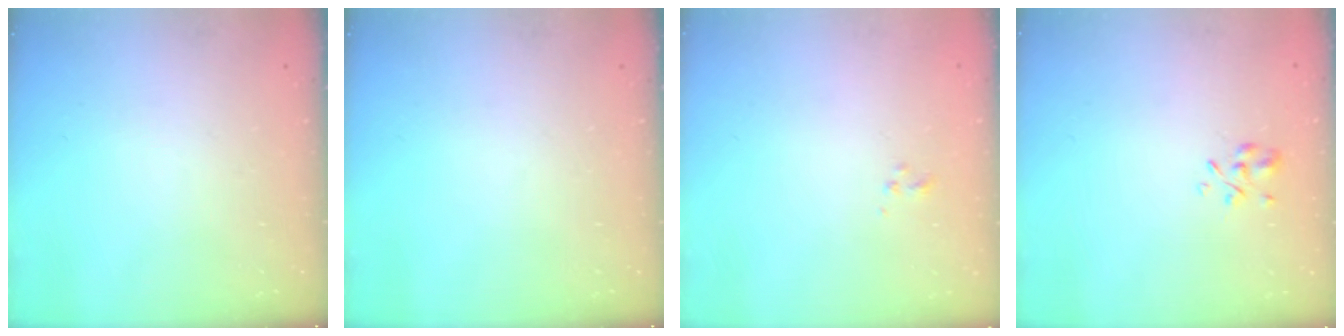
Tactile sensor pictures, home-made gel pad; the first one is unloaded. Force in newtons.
{"total": 0.0}
{"total": 1.4, "press": 1.3, "slide": 0.6}
{"total": 2.8, "press": 2.6, "slide": 1.0}